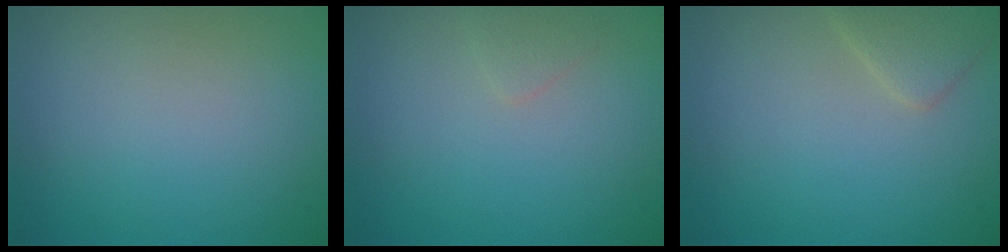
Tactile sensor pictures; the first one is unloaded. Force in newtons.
{"total": 0.9, "press": 0.9, "slide": 0.1}
{"total": 2.2, "press": 2.2, "slide": 0.2}